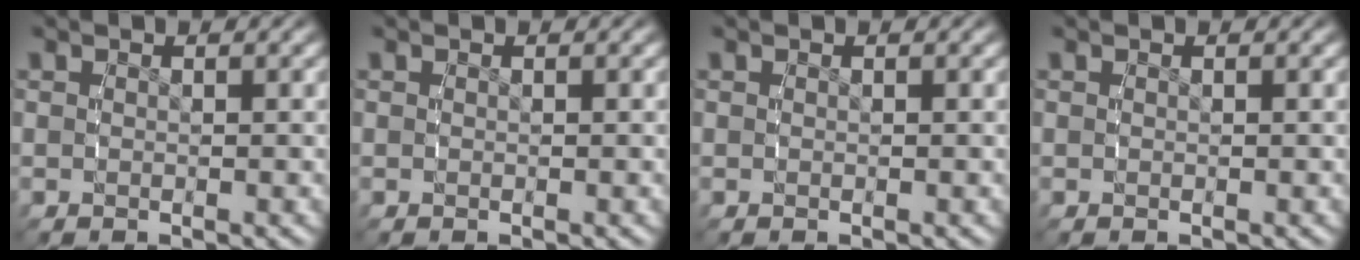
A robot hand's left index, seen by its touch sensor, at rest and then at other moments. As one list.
[{"total": 0.0}, {"total": 0.0}, {"total": 0.0}]